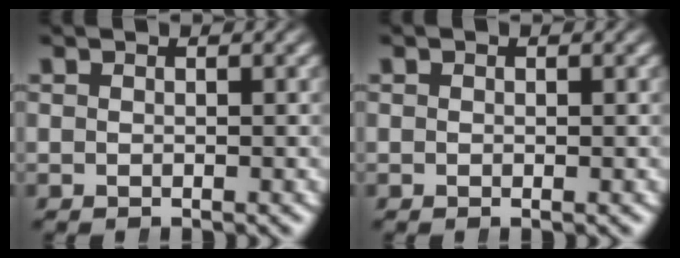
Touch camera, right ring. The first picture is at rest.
{"total": 0.0}